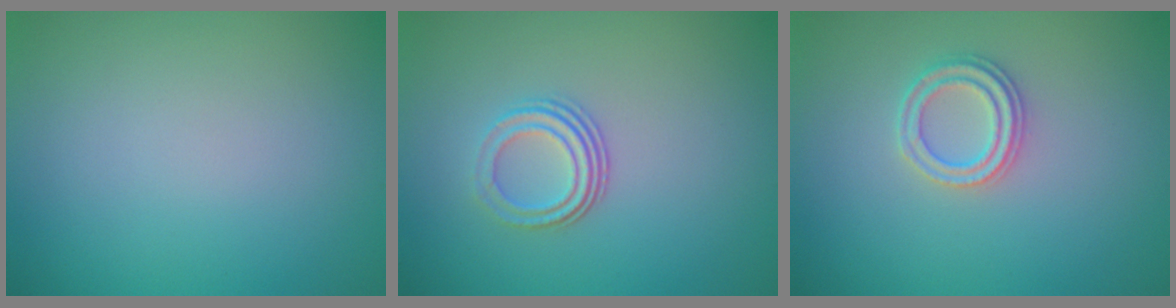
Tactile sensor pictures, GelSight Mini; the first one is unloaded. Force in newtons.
{"total": 3.1, "press": 2.1, "slide": 2.4}
{"total": 2.2, "press": 2.1, "slide": 0.6}